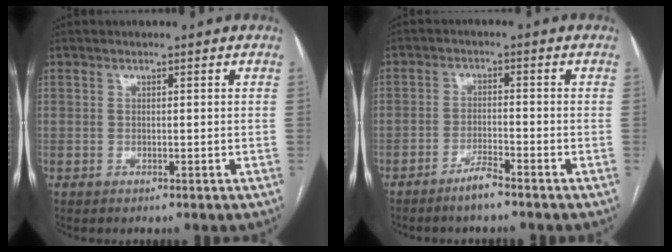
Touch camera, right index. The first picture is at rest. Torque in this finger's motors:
{"motor_torque": [0.17, -0.07, 0.19, 0.04]}